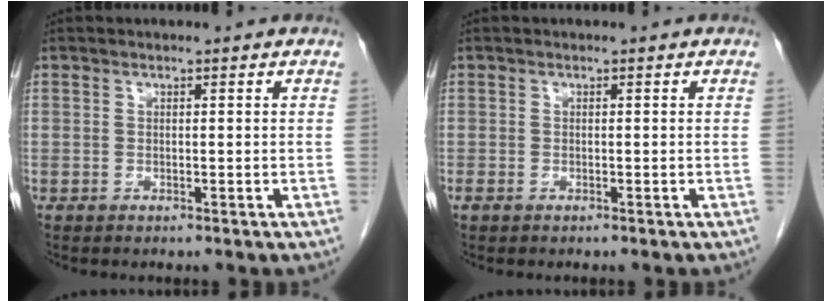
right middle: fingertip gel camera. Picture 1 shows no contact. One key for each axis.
{"total": 0.8, "fx": -0.5, "fy": 0.4, "fz": 0.4, "tx": -0.017, "ty": -0.001, "tz": -0.006}